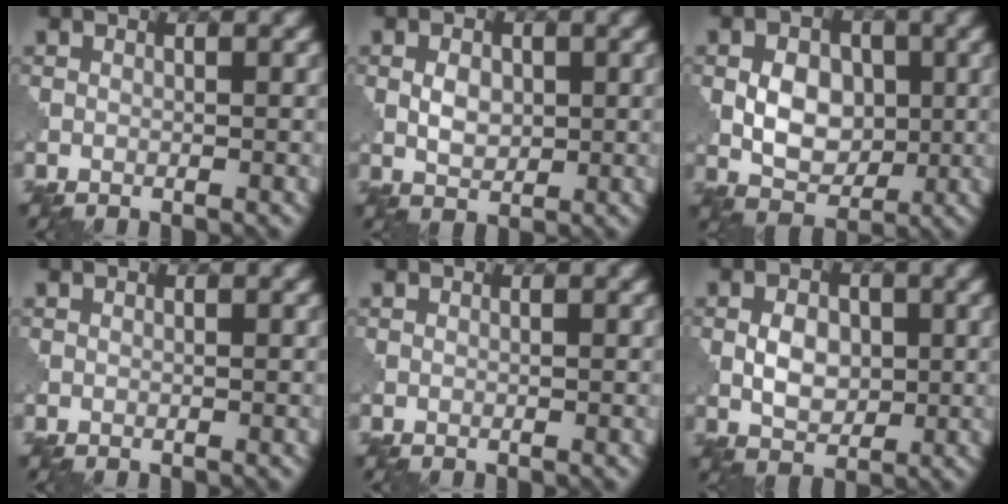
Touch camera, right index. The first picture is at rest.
{"total": 2.4, "force": [0.2, 1.7, 1.7], "torque": [-0.031, 0.002, 0.002]}
{"total": 5.0, "force": [0.0, 3.6, 3.5], "torque": [-0.053, -0.001, 0.000]}
{"total": 0.0}
{"total": 0.0}
{"total": 3.5, "force": [0.0, 2.4, 2.5], "torque": [-0.047, 0.001, -0.003]}